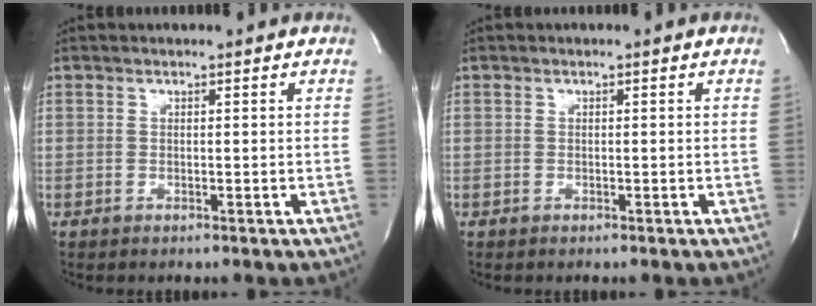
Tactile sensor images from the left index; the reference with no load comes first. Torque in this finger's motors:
{"motor_torque": [0.00, 0.00, 0.00, 0.00]}